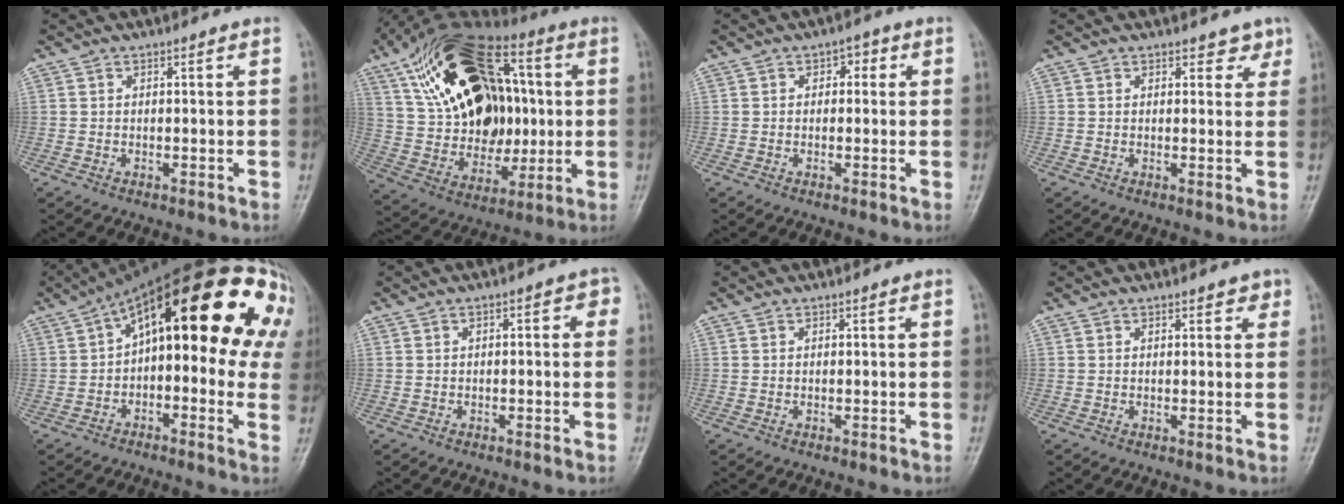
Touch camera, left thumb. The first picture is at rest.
{"total": 27.1, "force": [5.9, 17.4, 19.9], "torque": [-0.312, 0.011, 0.105]}
{"total": 2.6, "force": [0.6, 1.9, 1.8], "torque": [-0.001, 0.005, 0.000]}
{"total": 2.5, "force": [1.8, 1.6, 0.7], "torque": [0.016, -0.008, 0.018]}
{"total": 25.5, "force": [5.9, 11.9, 21.8], "torque": [-0.285, 0.063, 0.076]}
{"total": 2.7, "force": [0.2, 1.5, 2.2], "torque": [-0.013, 0.011, -0.005]}
{"total": 0.0}
{"total": 1.7, "force": [1.2, 1.0, 0.7], "torque": [0.007, -0.004, 0.010]}